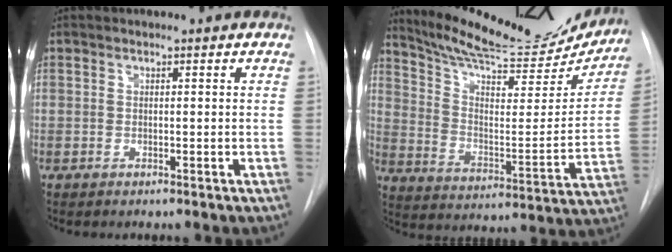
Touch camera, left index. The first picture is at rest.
{"total": 24.3, "force": [22.2, 4.3, 8.7], "torque": [-0.137, -0.052, 0.310]}